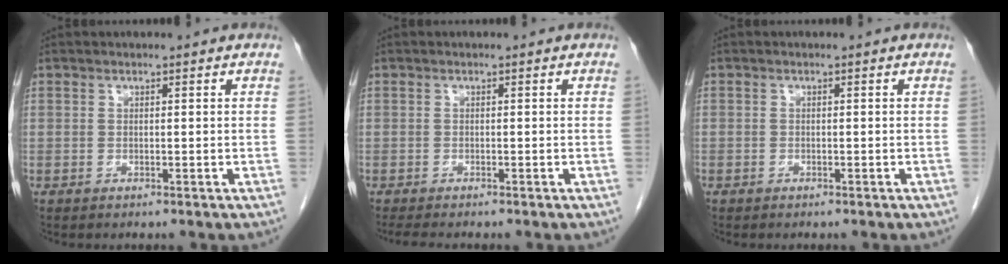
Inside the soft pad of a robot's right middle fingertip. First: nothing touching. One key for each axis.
{"total": 2.9, "fx": -2.5, "fy": 0.3, "fz": 1.4, "tx": -0.024, "ty": -0.009, "tz": -0.037}
{"total": 0.6, "fx": -0.4, "fy": 0.4, "fz": 0.0, "tx": -0.007, "ty": 0.003, "tz": -0.009}